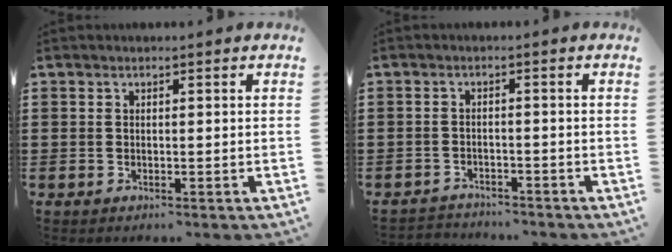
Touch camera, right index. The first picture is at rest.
{"total": 2.2, "force": [-2.1, 0.3, -0.1], "torque": [-0.007, -0.001, -0.048]}